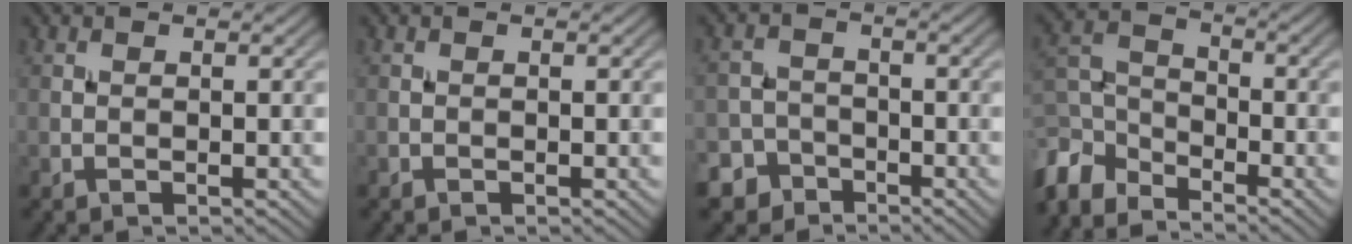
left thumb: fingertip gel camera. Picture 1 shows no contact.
{"total": 0.0}
{"total": 5.7, "force": [-4.0, 4.0, 0.7], "torque": [0.002, -0.008, -0.086]}
{"total": 7.9, "force": [-6.2, 3.6, 3.3], "torque": [-0.085, -0.009, -0.143]}